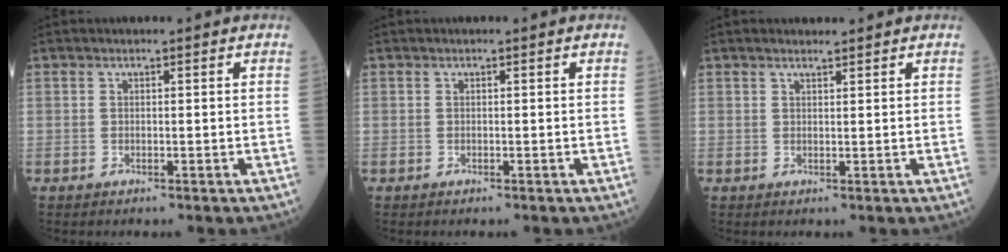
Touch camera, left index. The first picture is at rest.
{"total": 0.0}
{"total": 1.9, "force": [1.7, 0.4, 0.7], "torque": [-0.017, 0.007, 0.029]}